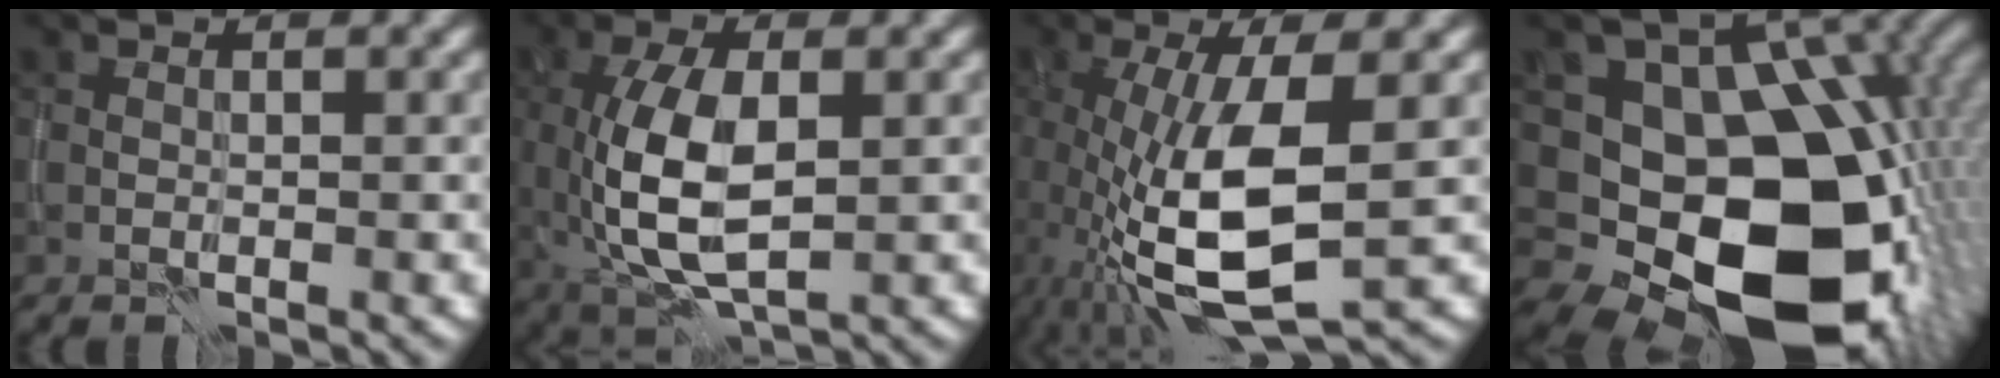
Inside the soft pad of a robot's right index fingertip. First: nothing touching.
{"total": 7.8, "force": [-0.4, 3.5, 7.0], "torque": [-0.151, -0.004, -0.003]}
{"total": 10.0, "force": [-1.3, 3.6, 9.2], "torque": [-0.194, -0.022, -0.019]}
{"total": 16.5, "force": [-2.5, 11.8, 11.2], "torque": [-0.157, -0.033, -0.029]}